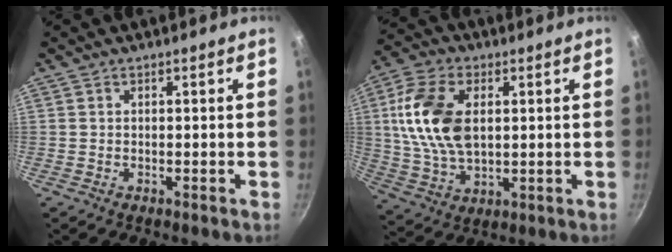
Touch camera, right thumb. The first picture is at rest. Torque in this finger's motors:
{"motor_torque": [1.07, 2.39, 1.59, -0.01, 0.19]}